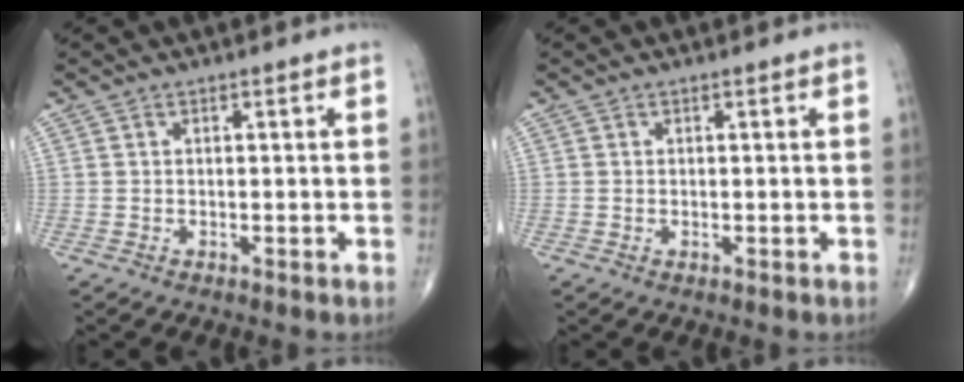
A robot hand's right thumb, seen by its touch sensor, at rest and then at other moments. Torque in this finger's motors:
{"motor_torque": [0.26, 0.16, -0.44, -0.34, 0.07]}